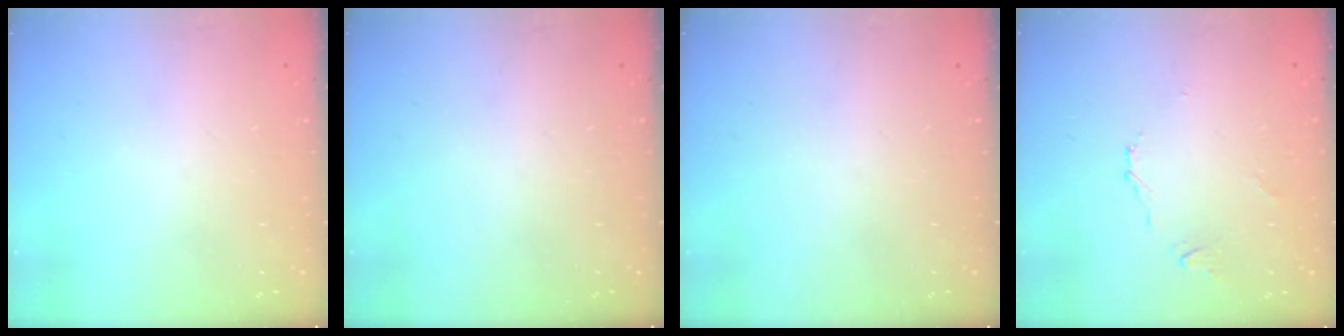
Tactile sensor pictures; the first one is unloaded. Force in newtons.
{"total": 0.0}
{"total": 0.0}
{"total": 2.7, "press": 2.6, "slide": 0.5}